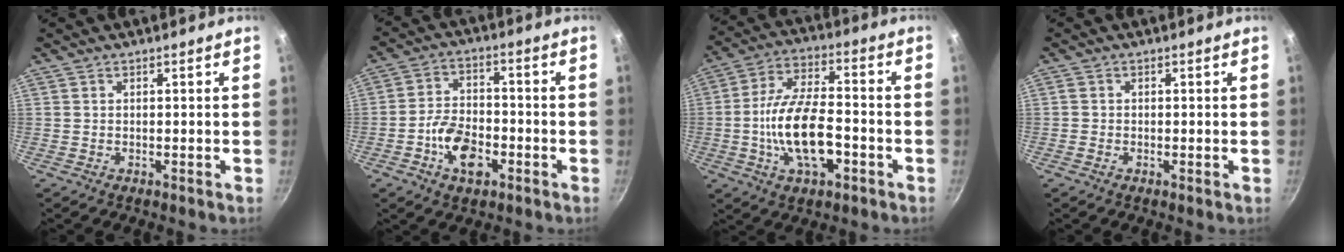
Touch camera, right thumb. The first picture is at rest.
{"total": 9.5, "force": [-3.8, 5.6, 6.7], "torque": [-0.107, 0.031, -0.073]}
{"total": 15.2, "force": [-4.1, 7.2, 12.8], "torque": [-0.225, 0.035, -0.077]}
{"total": 0.8, "force": [-0.3, 0.7, 0.3], "torque": [-0.005, 0.001, -0.009]}